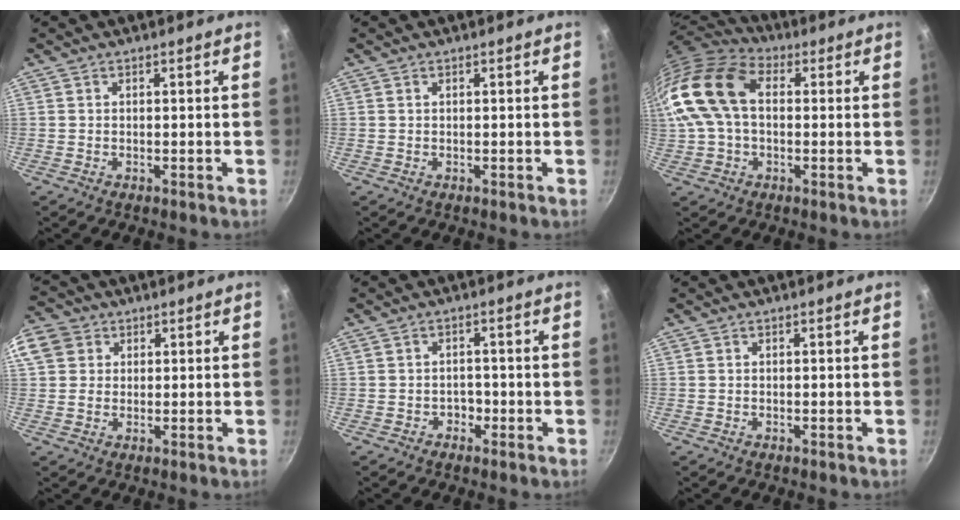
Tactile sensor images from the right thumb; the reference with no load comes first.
{"total": 0.0}
{"total": 19.0, "force": [2.0, 12.5, 14.2], "torque": [-0.290, 0.034, 0.023]}
{"total": 8.9, "force": [2.8, 7.6, 3.7], "torque": [-0.072, 0.010, 0.042]}
{"total": 1.9, "force": [-1.0, 1.5, 0.6], "torque": [0.011, 0.014, -0.012]}
{"total": 0.0}